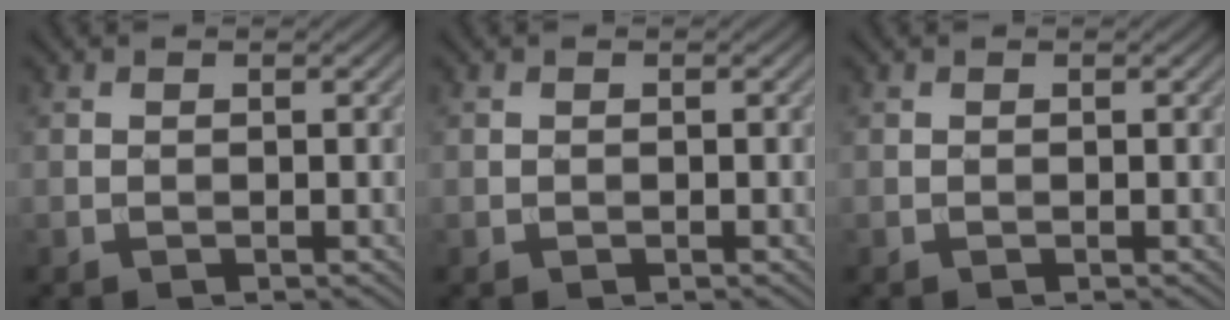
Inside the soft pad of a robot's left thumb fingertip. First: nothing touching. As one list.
[{"total": 0.0}, {"total": 0.0}]